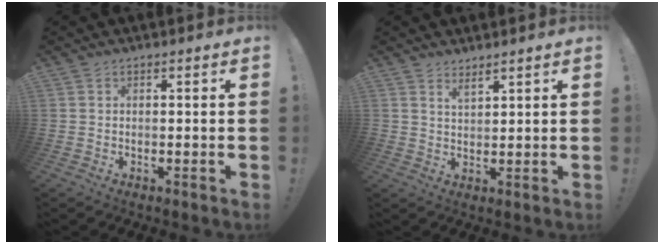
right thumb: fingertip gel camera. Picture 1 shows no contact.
{"total": 2.8, "force": [2.5, 0.6, 1.0], "torque": [-0.007, -0.019, 0.044]}